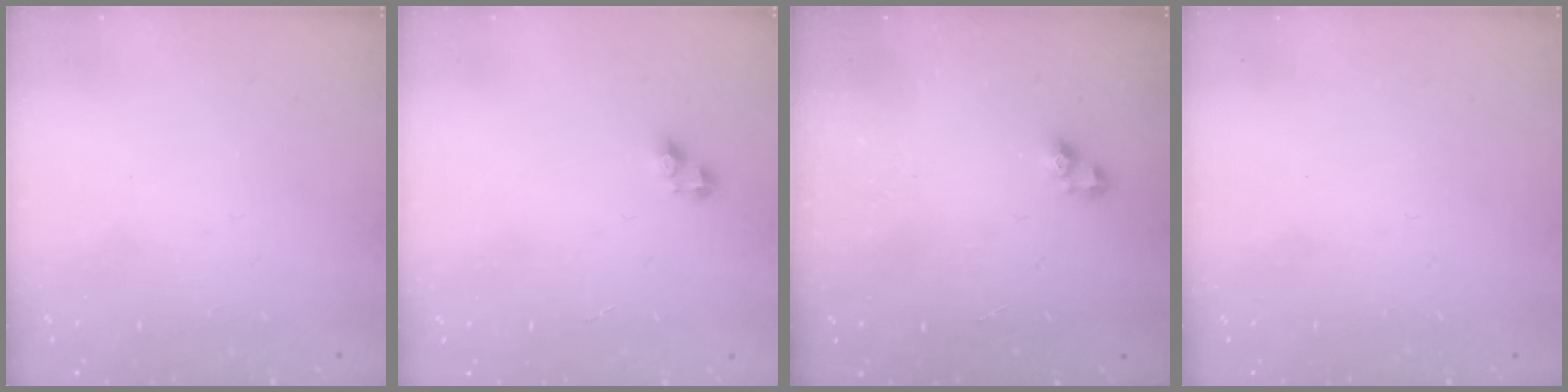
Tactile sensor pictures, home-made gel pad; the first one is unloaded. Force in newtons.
{"total": 3.1, "press": 3.1, "slide": 0.4}
{"total": 3.9, "press": 3.9, "slide": 0.7}
{"total": 0.0}